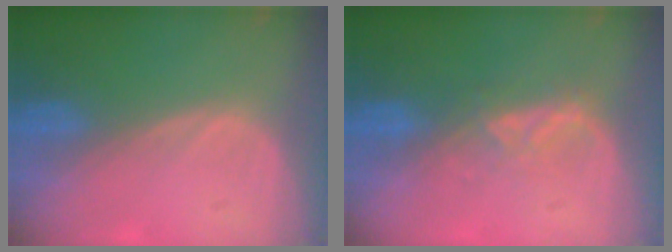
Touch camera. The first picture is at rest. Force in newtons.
{"total": 3.4, "press": 3.3, "slide": 0.6}